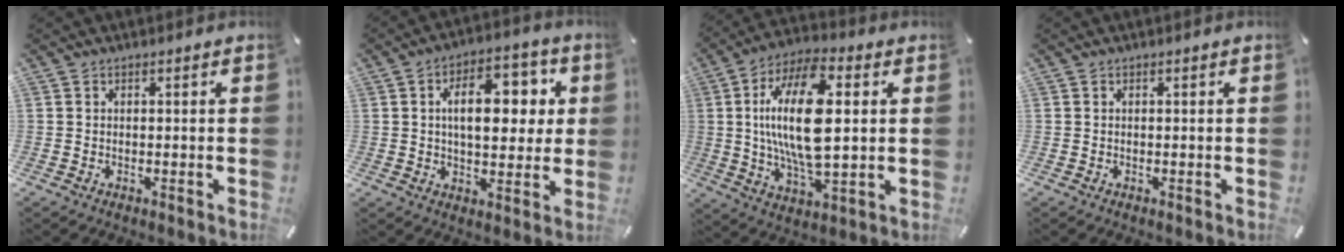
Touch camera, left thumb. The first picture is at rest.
{"total": 13.9, "force": [3.0, 8.1, 10.9], "torque": [-0.151, -0.001, 0.044]}
{"total": 20.2, "force": [2.9, 9.0, 17.8], "torque": [-0.362, -0.008, 0.041]}
{"total": 0.0}